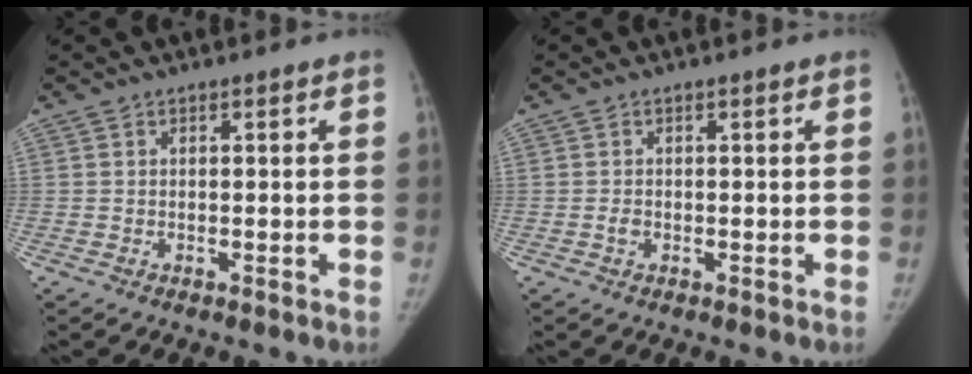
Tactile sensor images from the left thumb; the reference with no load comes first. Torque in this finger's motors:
{"motor_torque": [0.03, 0.30, 0.46, -0.42, 0.02]}